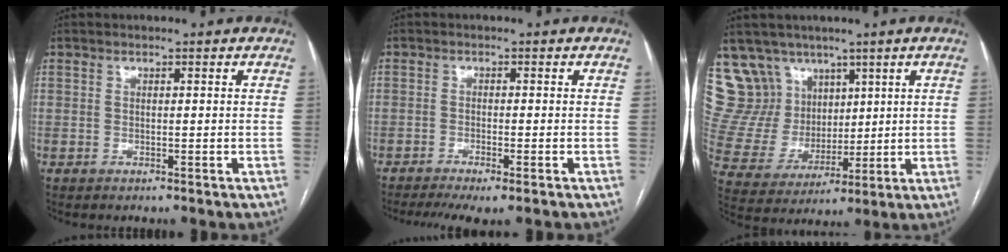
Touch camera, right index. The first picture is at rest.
{"total": 6.7, "force": [-4.9, 0.7, 4.5], "torque": [-0.069, -0.011, -0.076]}
{"total": 12.9, "force": [8.9, 9.2, 2.0], "torque": [-0.057, 0.046, 0.190]}